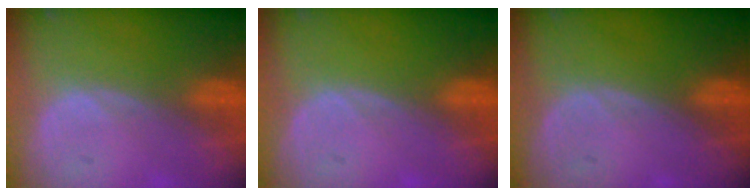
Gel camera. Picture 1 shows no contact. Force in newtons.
{"total": 0.0}
{"total": 0.0}